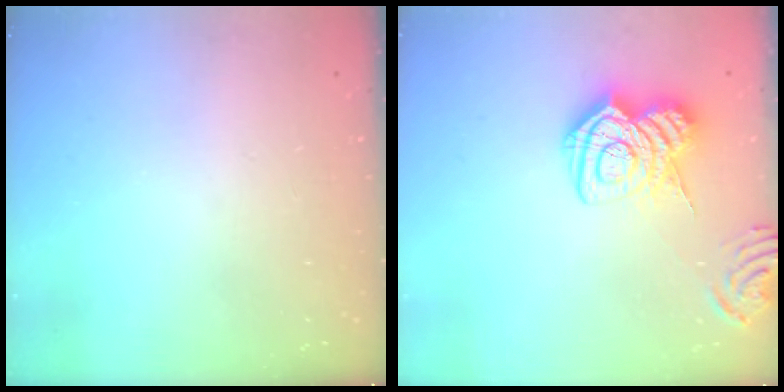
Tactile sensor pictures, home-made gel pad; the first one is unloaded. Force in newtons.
{"total": 16.7, "press": 16.7, "slide": 1.3}